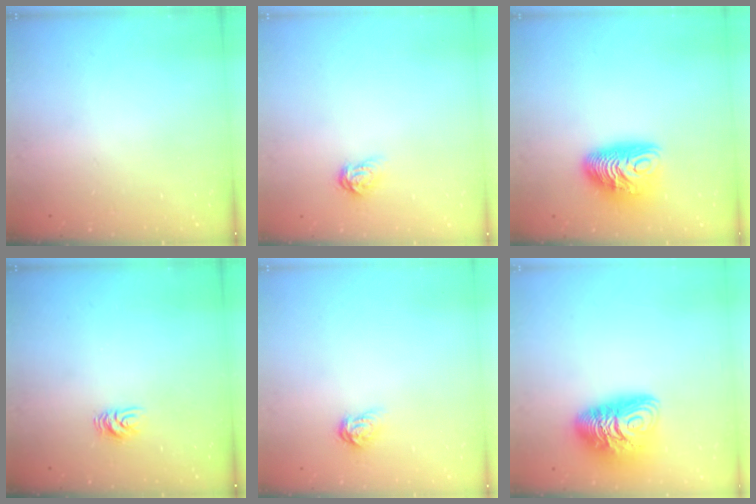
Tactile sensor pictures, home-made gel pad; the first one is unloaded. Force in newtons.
{"total": 3.9, "press": 3.9, "slide": 0.4}
{"total": 11.0, "press": 11.0, "slide": 0.4}
{"total": 4.8, "press": 4.8, "slide": 0.4}
{"total": 3.9, "press": 3.9, "slide": 0.4}
{"total": 12.9, "press": 12.8, "slide": 1.2}